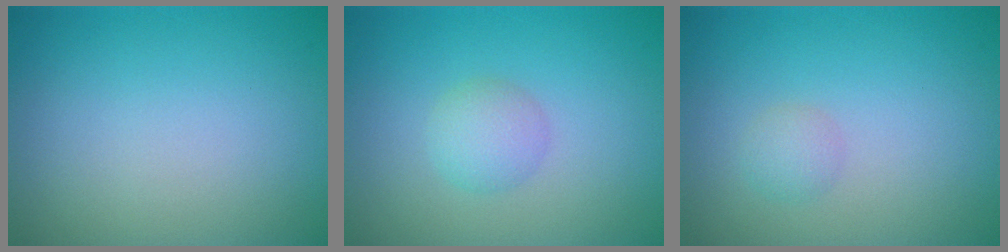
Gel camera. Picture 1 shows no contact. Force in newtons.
{"total": 1.9, "press": 1.9, "slide": 0.0}
{"total": 1.2, "press": 1.2, "slide": 0.0}